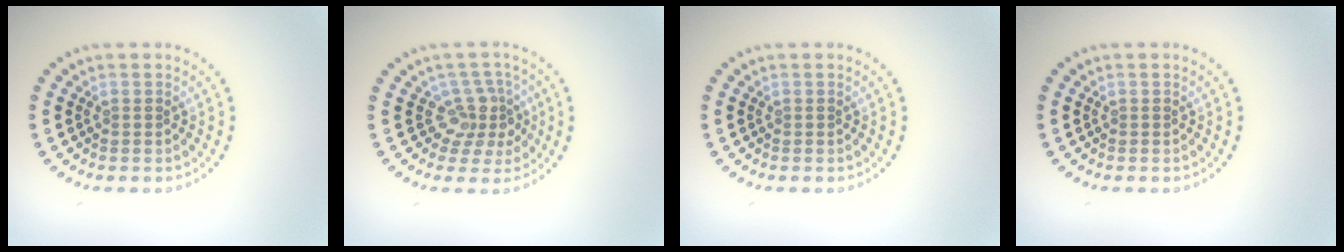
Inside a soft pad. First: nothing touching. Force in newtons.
{"total": 3.1, "press": 2.3, "slide": 2.1}
{"total": 0.0}
{"total": 0.0}